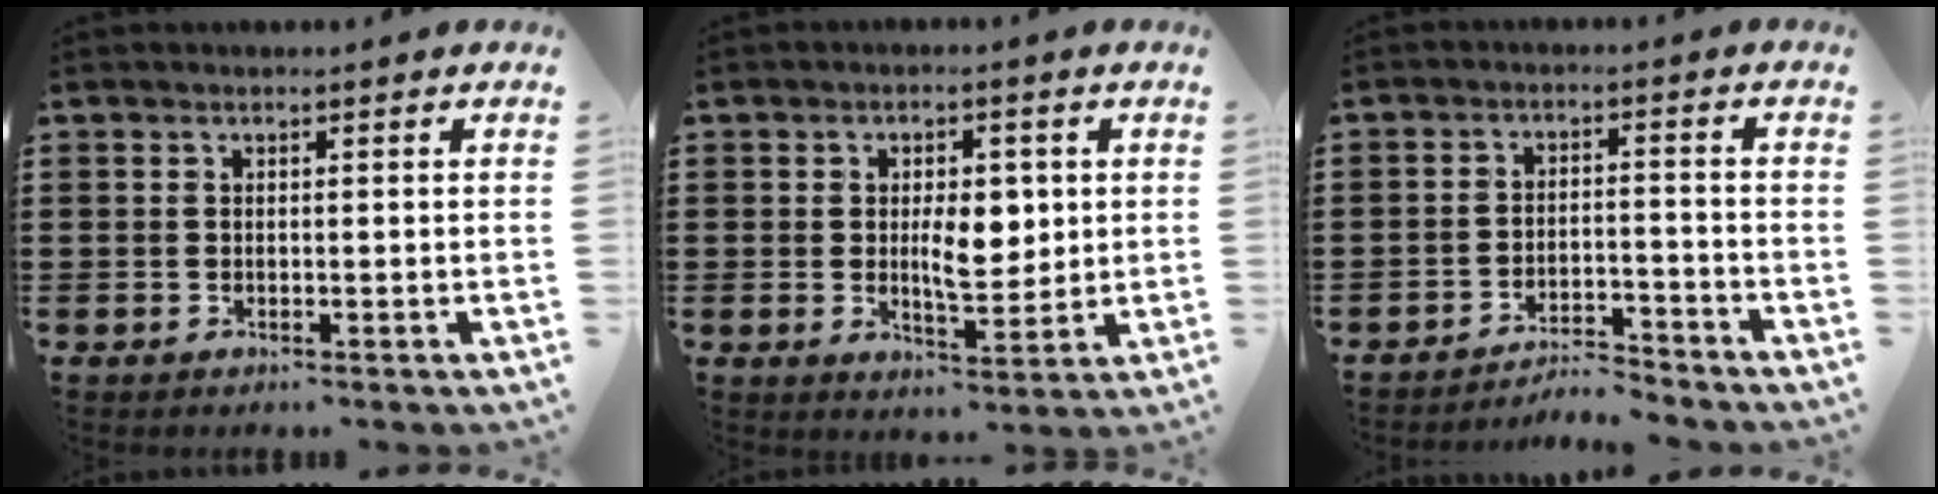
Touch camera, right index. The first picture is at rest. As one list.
[{"total": 6.9, "force": [0.3, 3.1, 6.1], "torque": [-0.092, -0.001, -0.001]}, {"total": 4.2, "force": [-4.2, 0.1, 0.5], "torque": [-0.016, 0.003, -0.089]}]